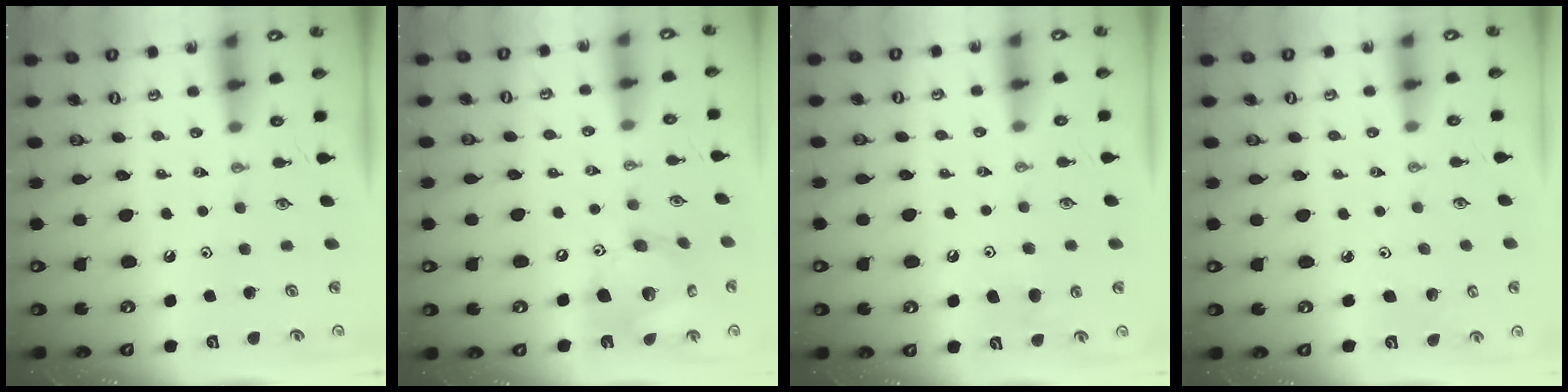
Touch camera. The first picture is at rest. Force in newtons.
{"total": 16.5, "press": 16.2, "slide": 3.1}
{"total": 6.7, "press": 6.7, "slide": 0.9}
{"total": 2.9, "press": 2.8, "slide": 0.3}